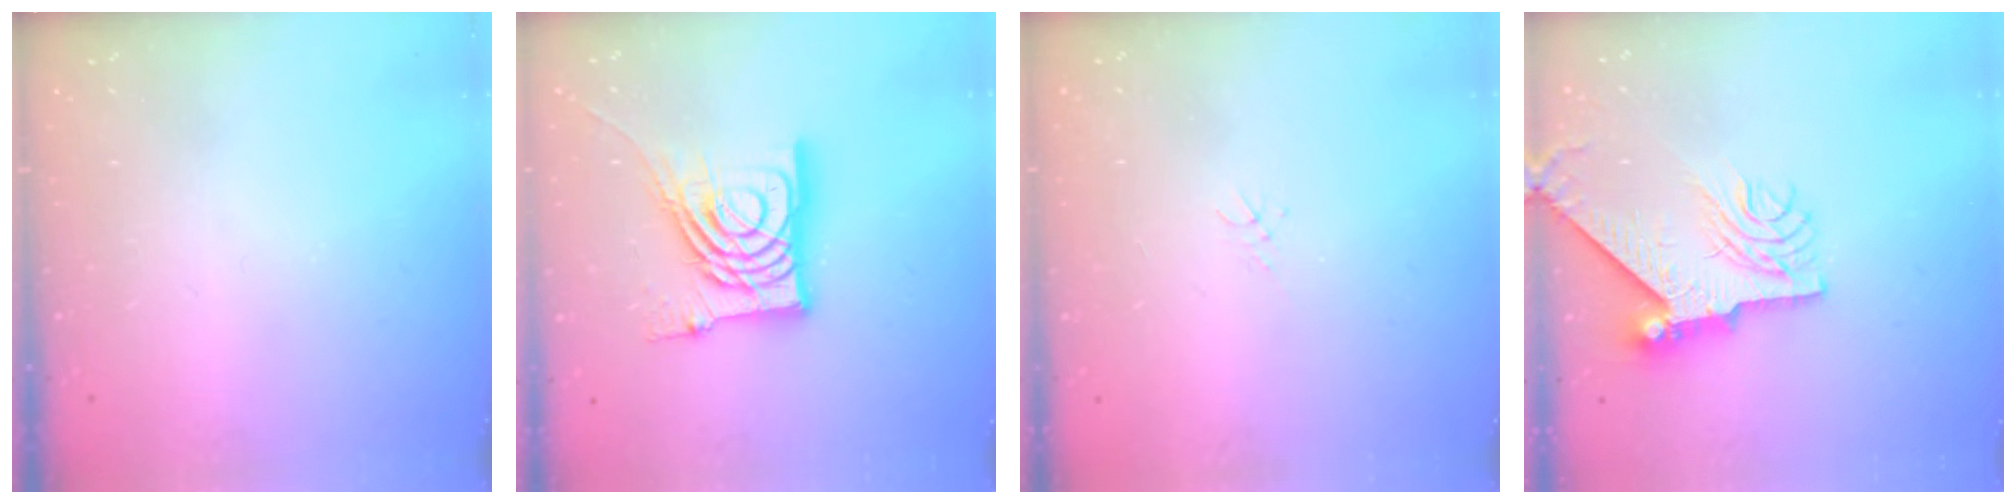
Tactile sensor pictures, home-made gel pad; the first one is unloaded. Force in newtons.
{"total": 18.6, "press": 18.6, "slide": 1.6}
{"total": 1.2, "press": 1.1, "slide": 0.3}
{"total": 10.2, "press": 10.1, "slide": 1.0}